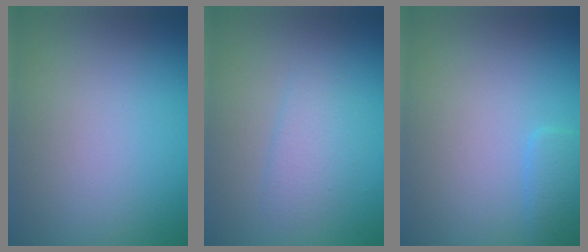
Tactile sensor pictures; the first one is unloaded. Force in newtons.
{"total": 1.8, "press": 1.8, "slide": 0.1}
{"total": 1.5, "press": 1.5, "slide": 0.1}